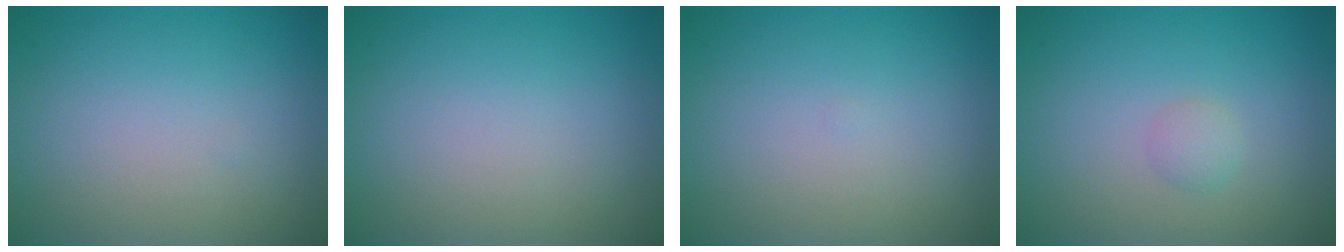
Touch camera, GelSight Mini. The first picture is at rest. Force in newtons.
{"total": 0.0}
{"total": 0.0}
{"total": 1.0, "press": 1.0, "slide": 0.0}